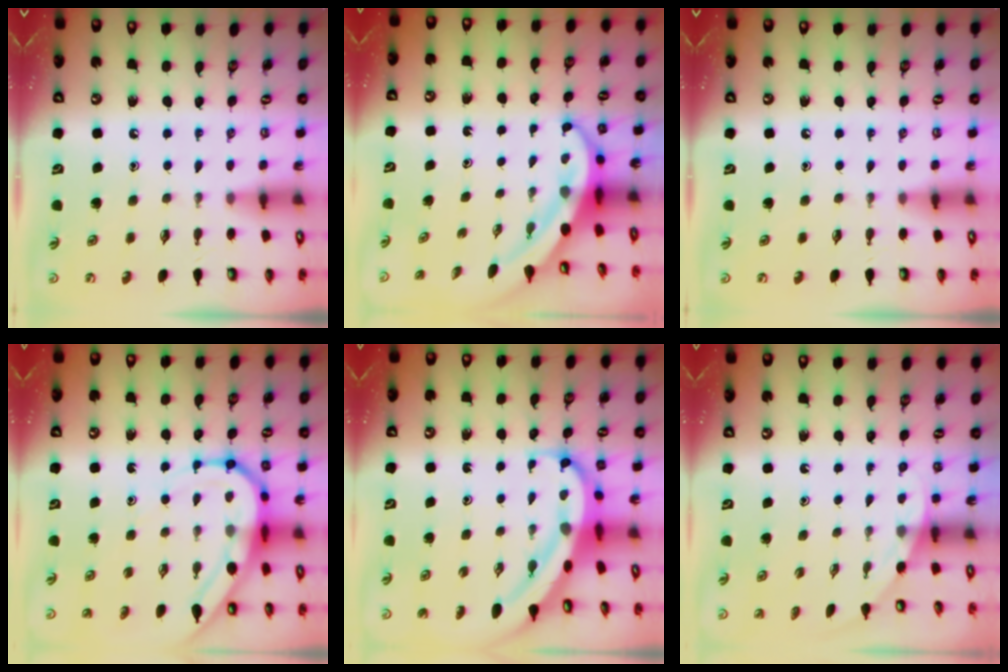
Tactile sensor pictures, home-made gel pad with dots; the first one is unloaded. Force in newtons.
{"total": 6.2, "press": 6.1, "slide": 1.4}
{"total": 0.0}
{"total": 9.1, "press": 9.1, "slide": 0.8}
{"total": 8.9, "press": 8.8, "slide": 0.9}
{"total": 1.8, "press": 1.8, "slide": 0.1}